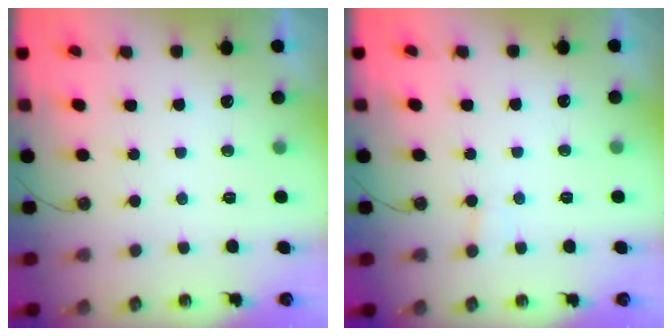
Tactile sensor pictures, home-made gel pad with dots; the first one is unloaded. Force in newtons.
{"total": 4.7, "press": 4.6, "slide": 0.4}